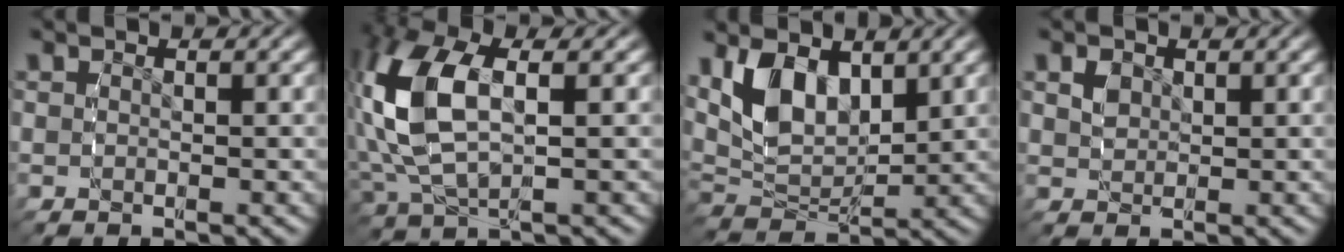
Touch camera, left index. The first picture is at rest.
{"total": 8.0, "force": [1.0, 4.5, 6.6], "torque": [-0.187, -0.018, 0.038]}
{"total": 7.3, "force": [2.0, 5.0, 5.0], "torque": [-0.114, -0.018, 0.044]}
{"total": 1.1, "force": [0.6, 0.7, 0.6], "torque": [-0.008, -0.005, 0.022]}